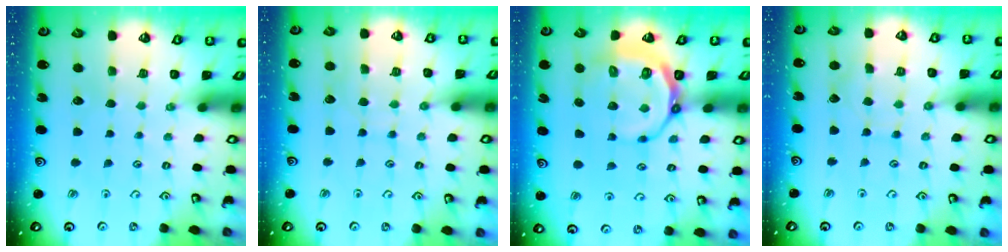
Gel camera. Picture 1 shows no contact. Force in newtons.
{"total": 5.9, "press": 5.9, "slide": 0.7}
{"total": 9.6, "press": 9.0, "slide": 3.3}
{"total": 6.6, "press": 6.5, "slide": 0.7}